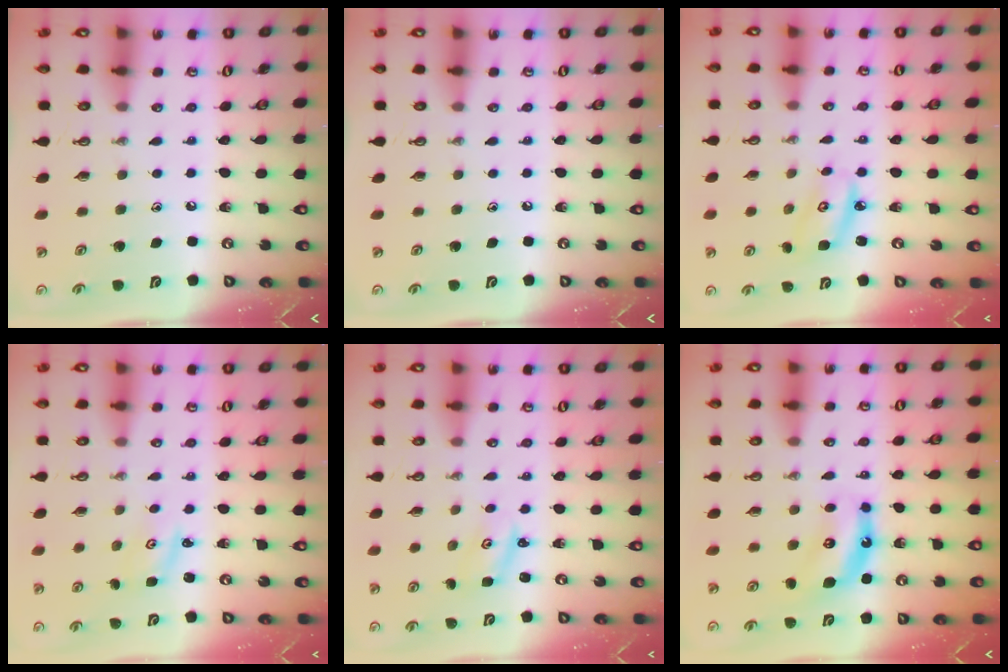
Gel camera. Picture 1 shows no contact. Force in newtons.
{"total": 0.0}
{"total": 5.4, "press": 5.4, "slide": 0.4}
{"total": 1.8, "press": 1.8, "slide": 0.3}
{"total": 2.2, "press": 2.2, "slide": 0.2}
{"total": 6.9, "press": 6.9, "slide": 0.5}